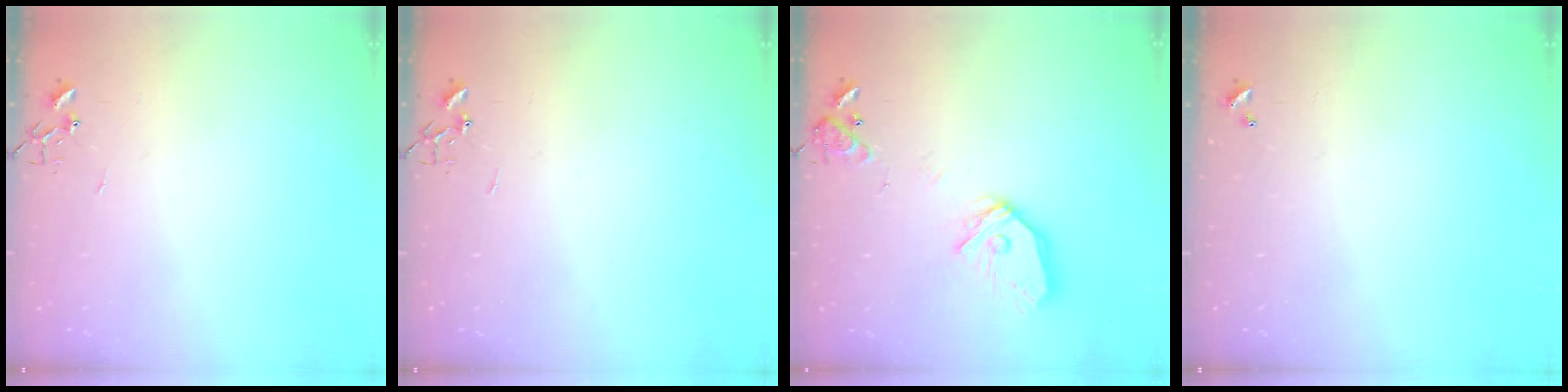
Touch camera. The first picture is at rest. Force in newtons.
{"total": 0.0}
{"total": 14.7, "press": 14.6, "slide": 1.9}
{"total": 0.0}